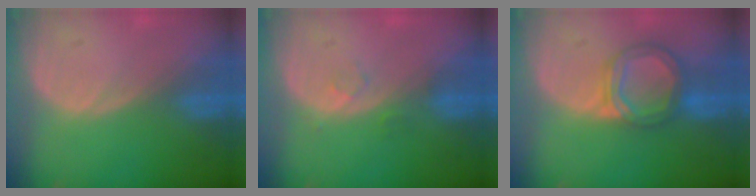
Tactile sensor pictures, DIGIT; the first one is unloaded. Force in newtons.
{"total": 1.4, "press": 1.4, "slide": 0.1}
{"total": 6.3, "press": 5.7, "slide": 2.5}